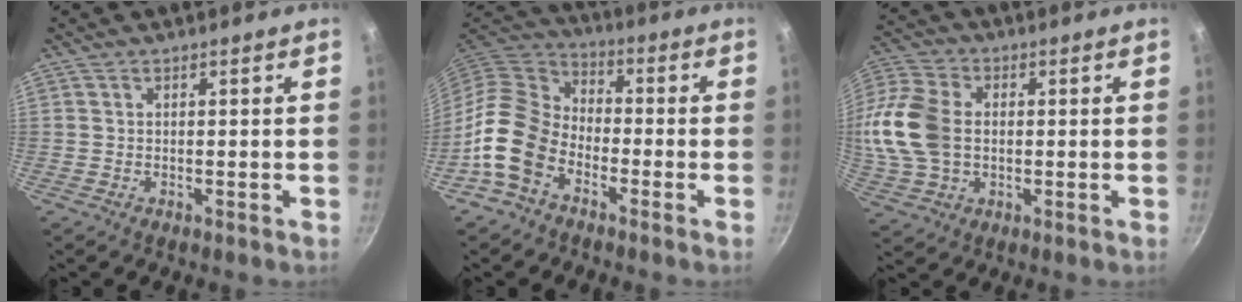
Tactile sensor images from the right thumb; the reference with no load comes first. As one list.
[{"total": 12.9, "force": [-5.8, 8.7, 7.6], "torque": [-0.125, 0.049, -0.134]}, {"total": 16.5, "force": [0.1, 11.7, 11.6], "torque": [-0.243, 0.019, -0.003]}]